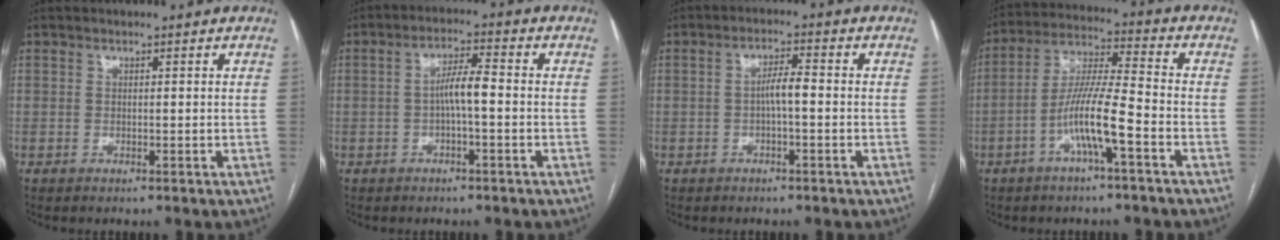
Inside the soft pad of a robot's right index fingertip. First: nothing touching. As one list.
[{"total": 4.6, "force": [-0.7, 0.6, 4.5], "torque": [-0.081, 0.014, -0.011]}, {"total": 3.3, "force": [-0.6, 0.6, 3.2], "torque": [-0.055, 0.010, -0.009]}, {"total": 10.0, "force": [-4.0, 0.4, 9.1], "torque": [-0.181, 0.010, -0.079]}]